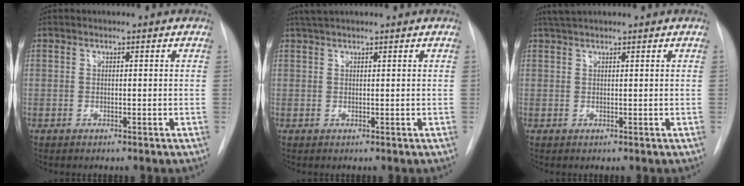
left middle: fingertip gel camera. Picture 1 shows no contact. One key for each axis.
{"total": 2.8, "fx": 2.4, "fy": 0.3, "fz": 1.4, "tx": -0.027, "ty": 0.023, "tz": 0.045}
{"total": 3.0, "fx": 2.6, "fy": 0.3, "fz": 1.4, "tx": -0.027, "ty": 0.024, "tz": 0.049}